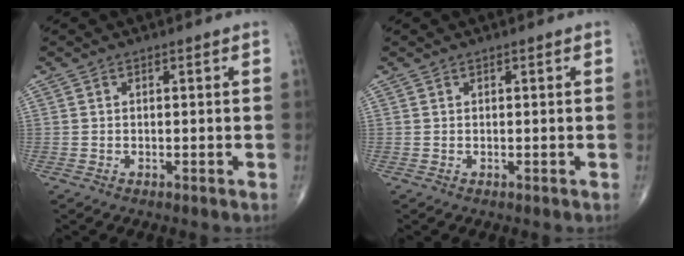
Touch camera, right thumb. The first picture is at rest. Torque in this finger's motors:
{"motor_torque": [0.11, 0.40, -0.06, 0.03, 0.01]}